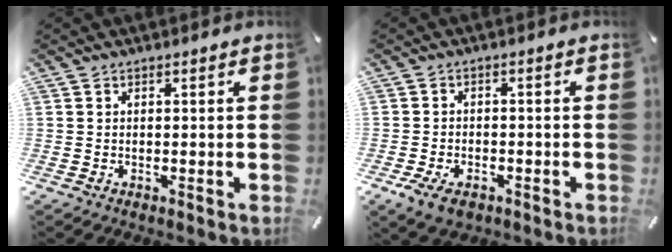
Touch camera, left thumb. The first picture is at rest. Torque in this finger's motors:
{"motor_torque": [0.71, 0.72, 0.36, 0.23, 0.04]}